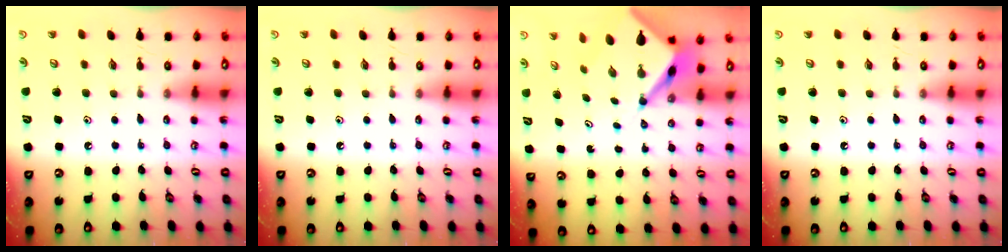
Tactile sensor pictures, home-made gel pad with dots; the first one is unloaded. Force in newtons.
{"total": 0.0}
{"total": 6.9, "press": 6.9, "slide": 0.7}
{"total": 0.0}